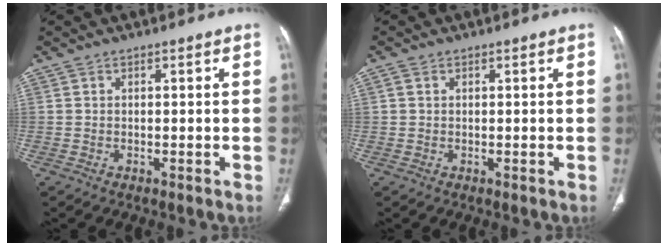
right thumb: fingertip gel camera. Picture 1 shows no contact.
{"total": 0.9, "force": [0.3, 0.7, 0.5], "torque": [-0.006, 0.002, 0.005]}